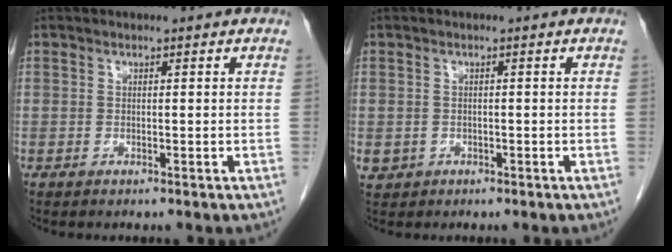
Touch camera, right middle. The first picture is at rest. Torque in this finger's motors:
{"motor_torque": [0.36, -0.16, 0.13, 0.02]}